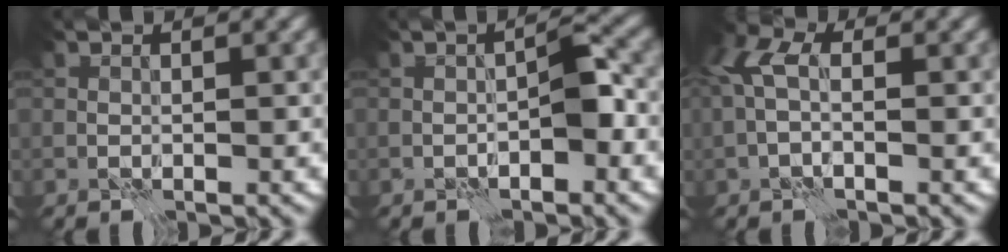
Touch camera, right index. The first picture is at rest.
{"total": 2.3, "force": [-0.5, 0.4, 2.2], "torque": [-0.031, 0.011, -0.010]}
{"total": 3.9, "force": [0.2, 2.2, 3.2], "torque": [-0.076, 0.013, -0.008]}